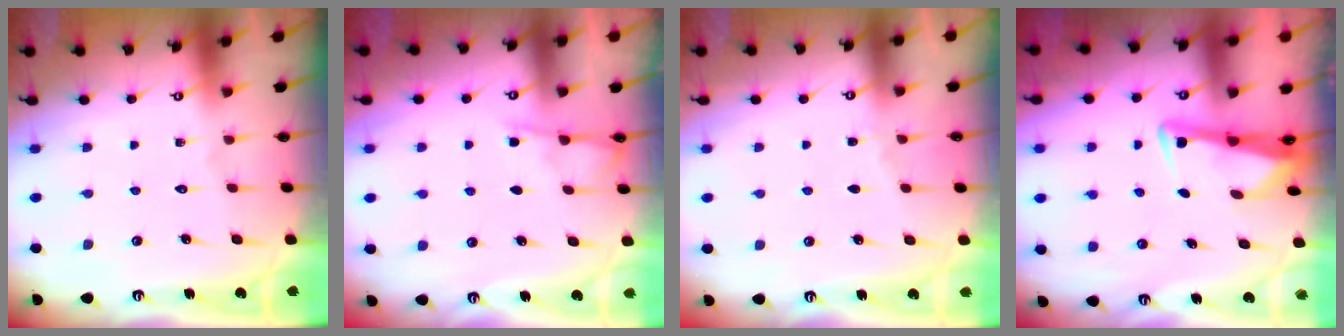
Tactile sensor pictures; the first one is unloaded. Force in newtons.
{"total": 3.7, "press": 3.7, "slide": 0.3}
{"total": 2.3, "press": 2.2, "slide": 0.4}
{"total": 3.3, "press": 3.2, "slide": 0.5}